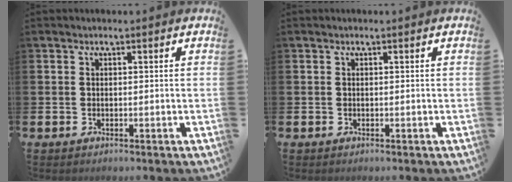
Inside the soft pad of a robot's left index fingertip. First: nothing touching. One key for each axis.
{"total": 0.0}